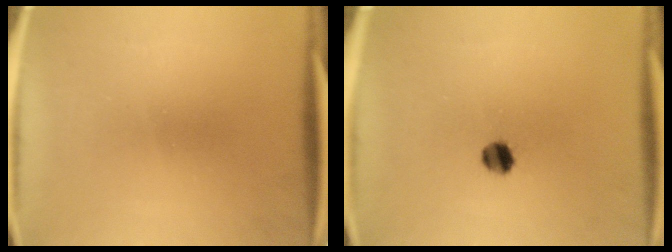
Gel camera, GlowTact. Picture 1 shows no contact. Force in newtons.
{"total": 3.8}